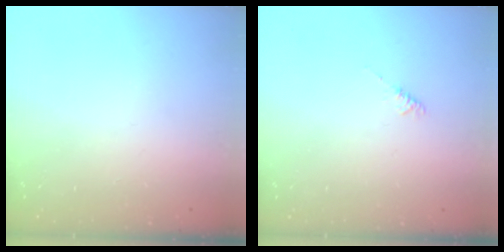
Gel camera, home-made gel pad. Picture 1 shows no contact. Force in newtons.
{"total": 2.0, "press": 1.9, "slide": 0.4}